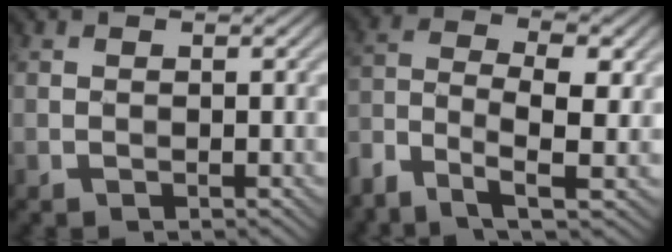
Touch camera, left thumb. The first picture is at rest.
{"total": 7.5, "force": [-3.7, 2.9, 5.9], "torque": [-0.119, 0.000, -0.083]}